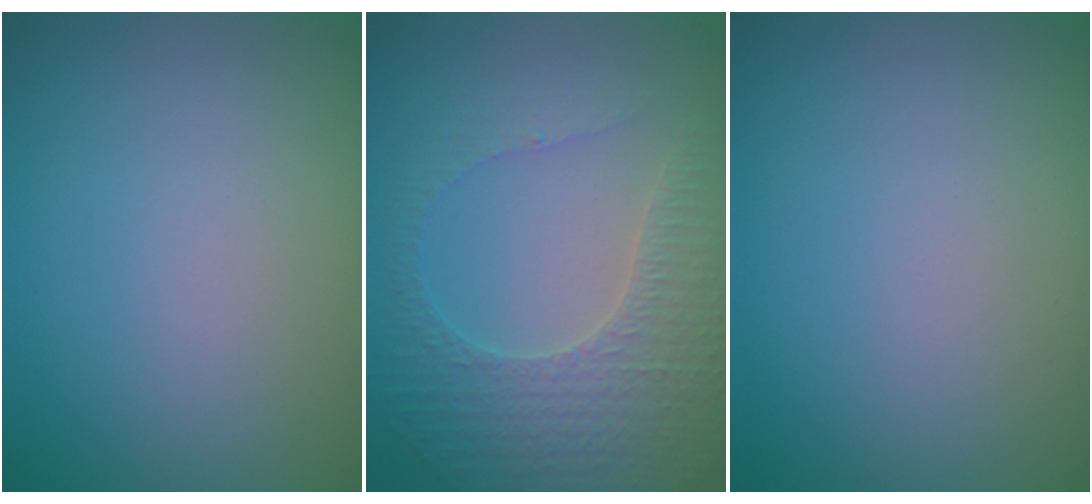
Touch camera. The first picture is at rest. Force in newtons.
{"total": 3.4, "press": 3.2, "slide": 1.4}
{"total": 0.0}